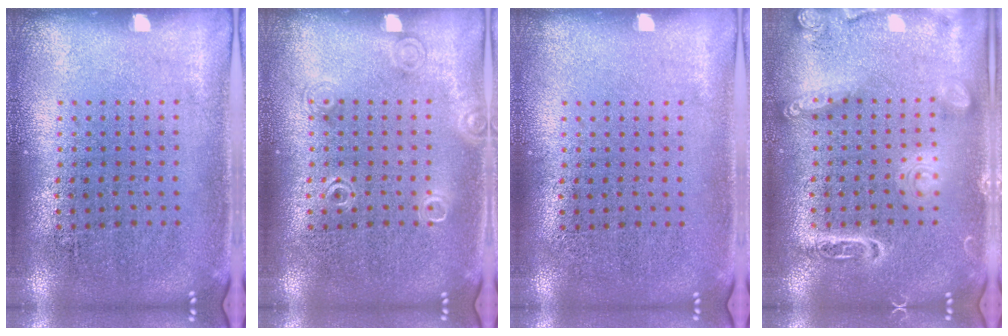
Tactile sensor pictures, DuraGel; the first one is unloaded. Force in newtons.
{"total": 1.2, "press": 1.2, "slide": 0.2}
{"total": 0.0}
{"total": 3.3, "press": 3.3, "slide": 0.3}